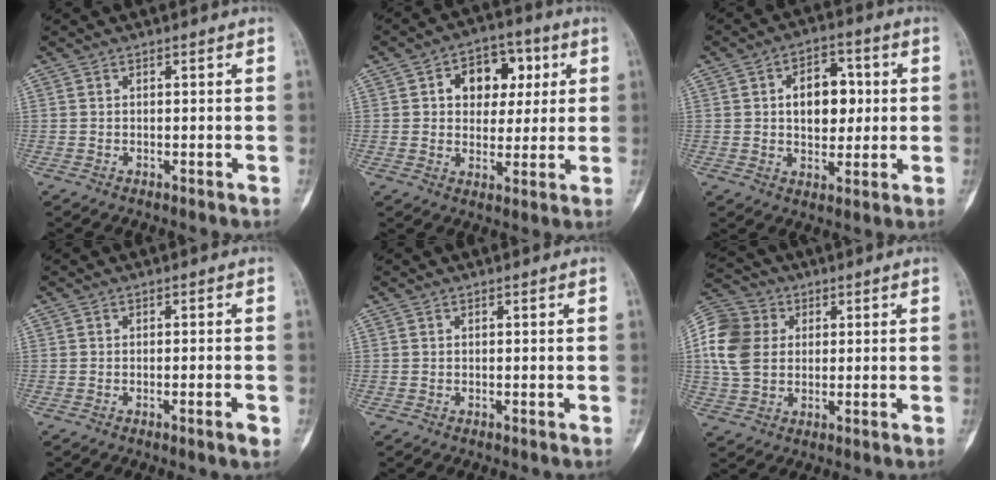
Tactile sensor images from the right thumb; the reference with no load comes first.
{"total": 11.4, "force": [3.1, 8.2, 7.3], "torque": [-0.054, 0.007, 0.044]}
{"total": 10.3, "force": [1.4, 6.7, 7.7], "torque": [-0.079, 0.005, 0.022]}
{"total": 2.1, "force": [-1.0, 0.1, 1.9], "torque": [-0.032, -0.001, -0.015]}
{"total": 0.0}
{"total": 12.2, "force": [1.9, 9.8, 7.0], "torque": [-0.134, 0.009, 0.028]}